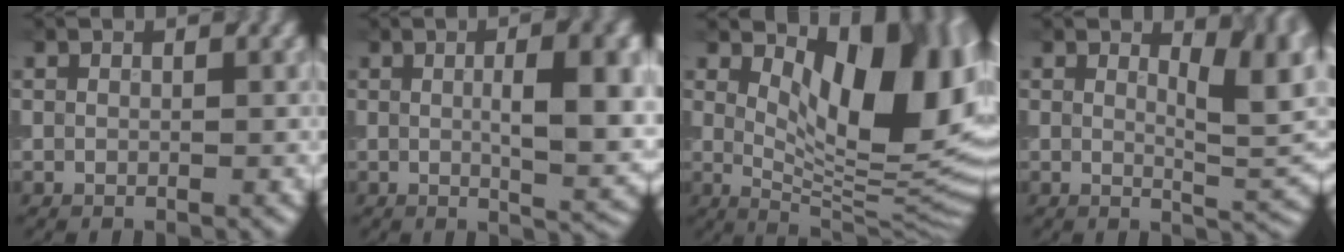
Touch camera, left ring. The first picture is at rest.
{"total": 6.7, "force": [0.1, 1.7, 6.5], "torque": [-0.089, -0.001, 0.011]}
{"total": 11.6, "force": [3.4, 5.2, 9.8], "torque": [-0.123, -0.006, 0.067]}
{"total": 4.9, "force": [1.2, 2.1, 4.2], "torque": [-0.058, -0.007, 0.027]}